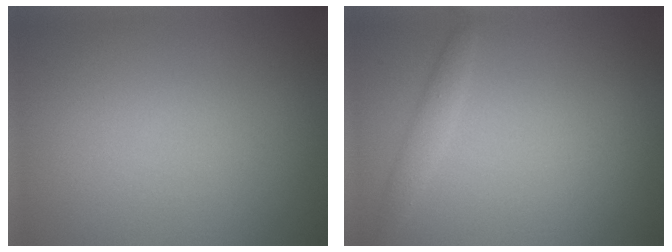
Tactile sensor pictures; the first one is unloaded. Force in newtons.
{"total": 1.3, "press": 1.3, "slide": 0.1}